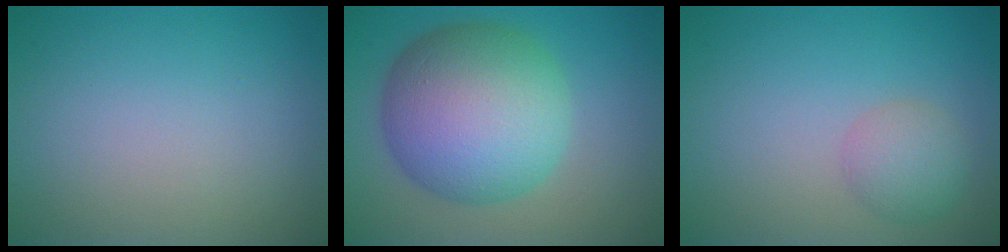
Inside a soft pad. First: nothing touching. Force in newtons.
{"total": 12.3, "press": 12.3, "slide": 0.3}
{"total": 2.1, "press": 2.1, "slide": 0.2}